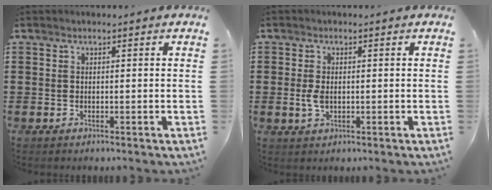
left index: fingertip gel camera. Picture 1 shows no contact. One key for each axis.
{"total": 2.6, "fx": -0.1, "fy": 1.5, "fz": 2.1, "tx": -0.056, "ty": -0.002, "tz": -0.007}